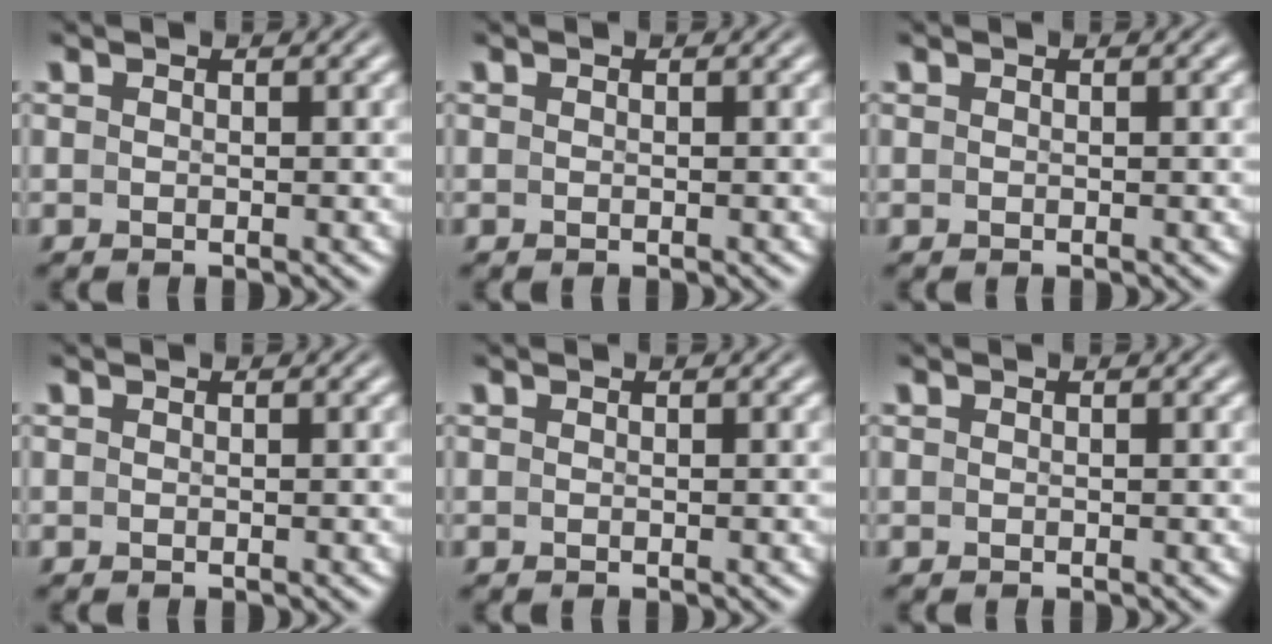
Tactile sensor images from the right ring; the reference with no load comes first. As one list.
[{"total": 0.0}, {"total": 0.0}, {"total": 0.0}, {"total": 0.0}, {"total": 0.0}]